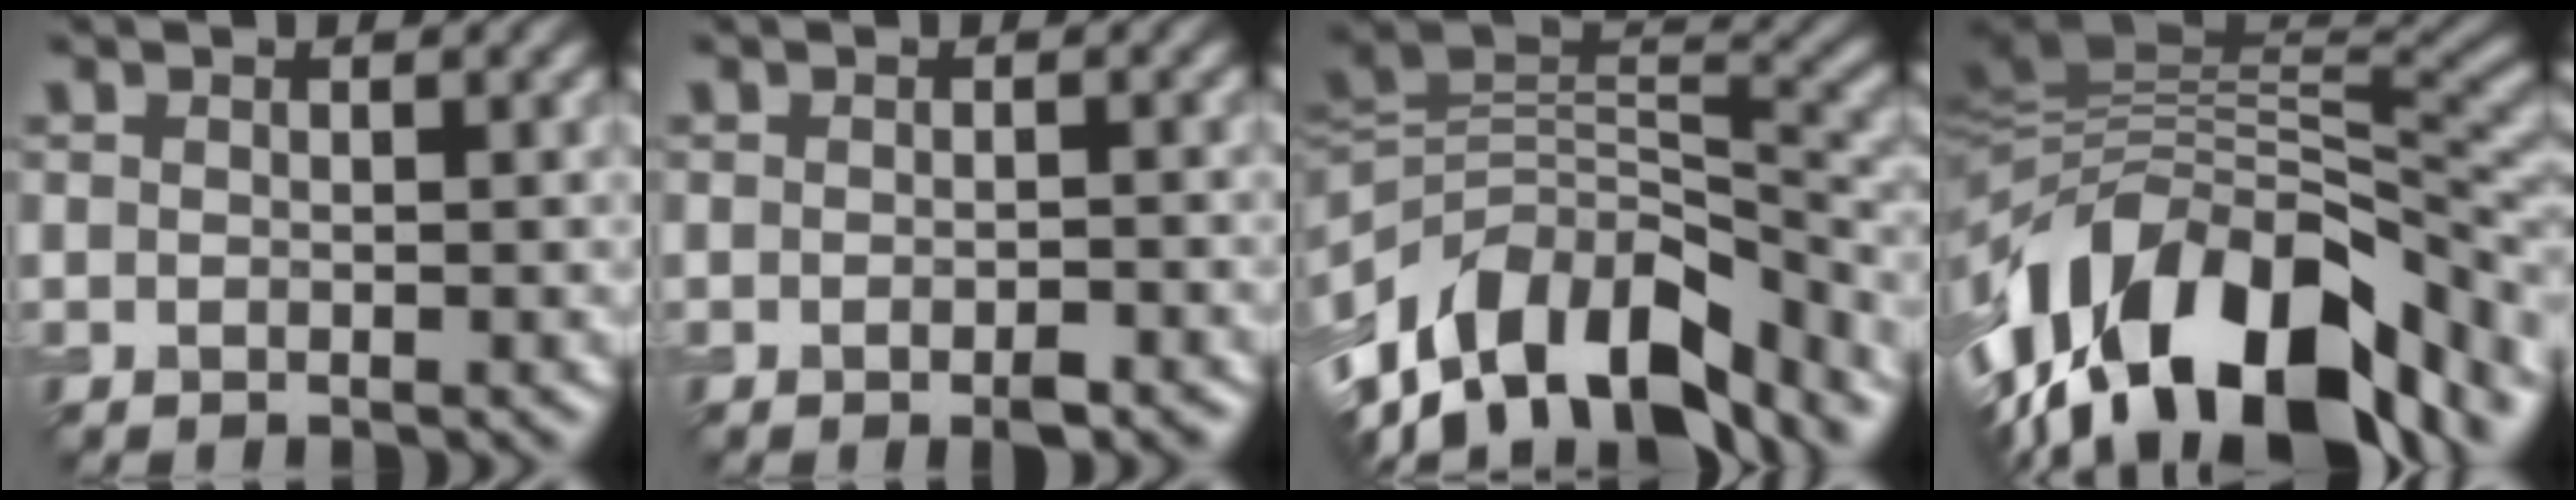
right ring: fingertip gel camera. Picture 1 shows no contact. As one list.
[{"total": 1.6, "force": [-0.9, 0.6, 1.3], "torque": [-0.018, -0.004, -0.012]}, {"total": 12.6, "force": [-6.9, 7.1, 7.9], "torque": [-0.155, 0.022, -0.126]}, {"total": 16.1, "force": [-7.4, 7.8, 12.0], "torque": [-0.204, 0.010, -0.127]}]